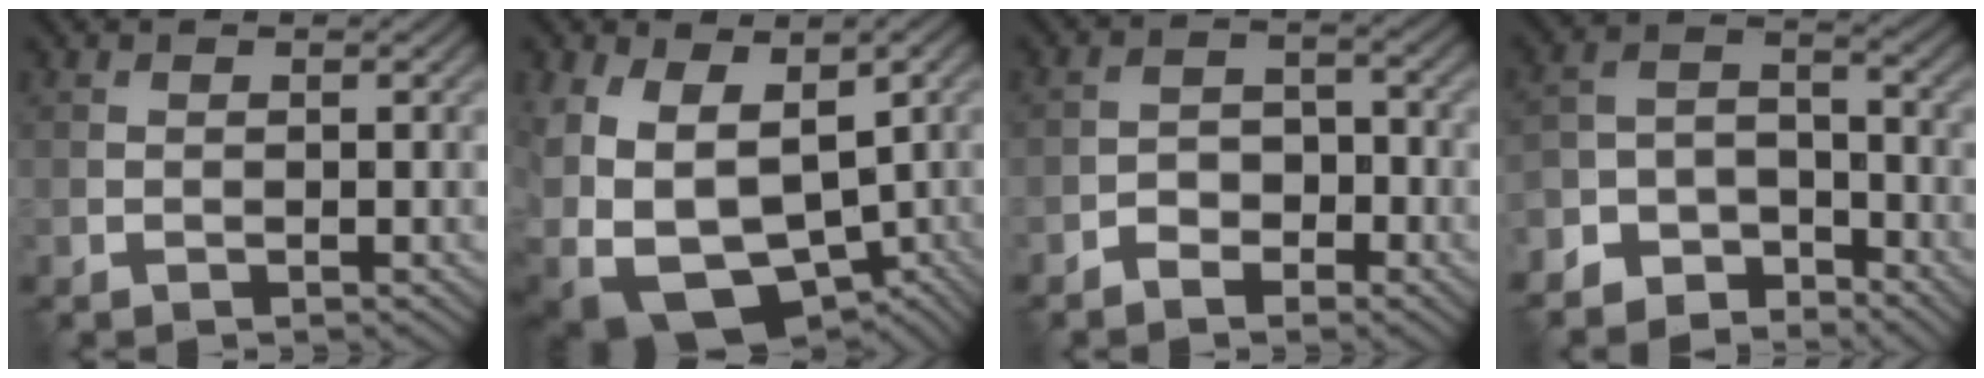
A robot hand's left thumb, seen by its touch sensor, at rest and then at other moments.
{"total": 16.5, "force": [-3.0, 11.6, 11.4], "torque": [-0.242, -0.046, 0.008]}
{"total": 3.6, "force": [-2.4, 2.0, 1.7], "torque": [-0.026, 0.005, -0.049]}
{"total": 7.4, "force": [-6.1, 3.7, 2.1], "torque": [-0.037, -0.003, -0.128]}